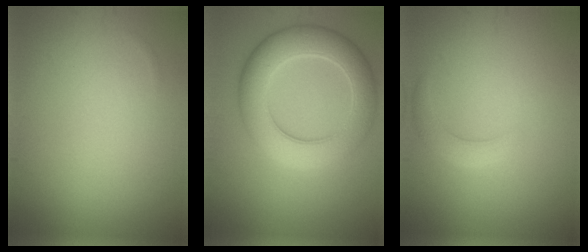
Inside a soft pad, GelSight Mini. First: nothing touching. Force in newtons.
{"total": 7.7, "press": 7.7, "slide": 0.2}
{"total": 2.0, "press": 2.0, "slide": 0.1}